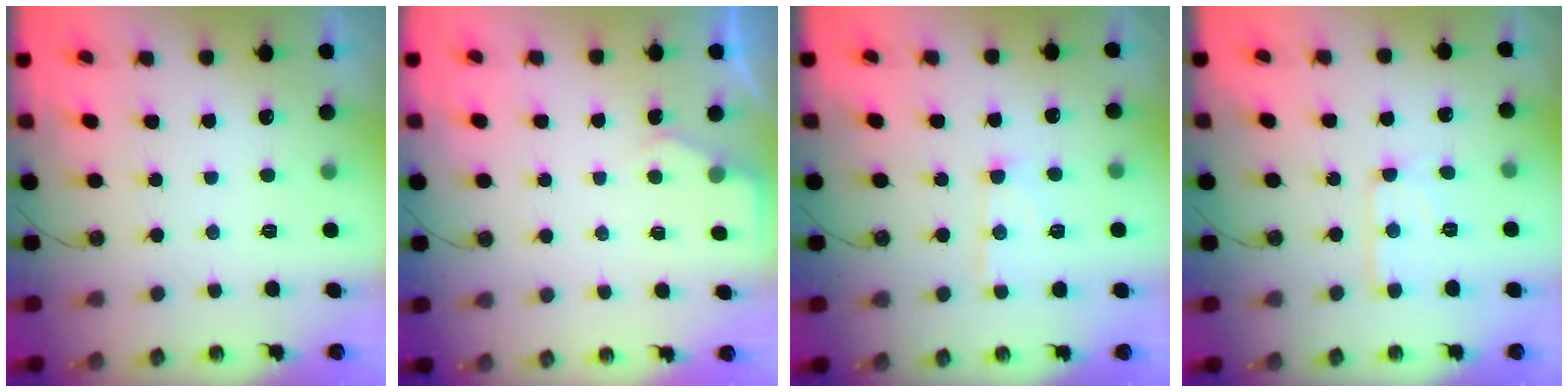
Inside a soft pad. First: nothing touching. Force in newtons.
{"total": 3.7, "press": 3.7, "slide": 0.6}
{"total": 9.1, "press": 9.1, "slide": 0.7}
{"total": 9.1, "press": 9.0, "slide": 1.0}